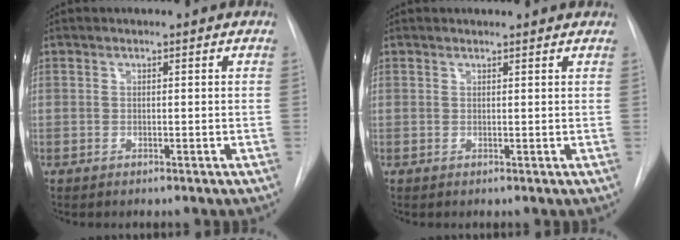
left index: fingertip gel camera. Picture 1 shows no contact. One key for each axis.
{"total": 2.7, "fx": 2.6, "fy": 0.4, "fz": 0.4, "tx": -0.012, "ty": 0.012, "tz": 0.026}